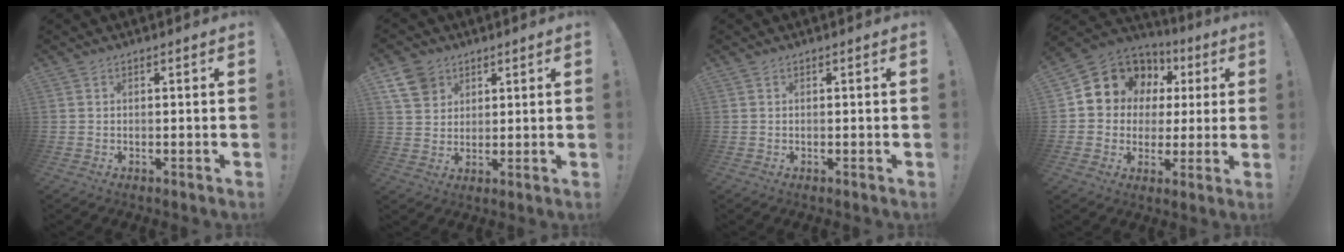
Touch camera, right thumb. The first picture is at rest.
{"total": 8.5, "force": [5.0, 6.3, 2.6], "torque": [-0.041, -0.025, 0.102]}
{"total": 0.0}
{"total": 11.4, "force": [5.6, 9.4, 3.1], "torque": [-0.043, -0.043, 0.117]}